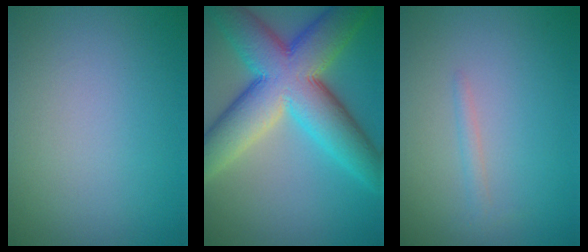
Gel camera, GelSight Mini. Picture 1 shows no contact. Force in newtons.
{"total": 13.2, "press": 13.2, "slide": 0.4}
{"total": 1.0, "press": 1.0, "slide": 0.0}